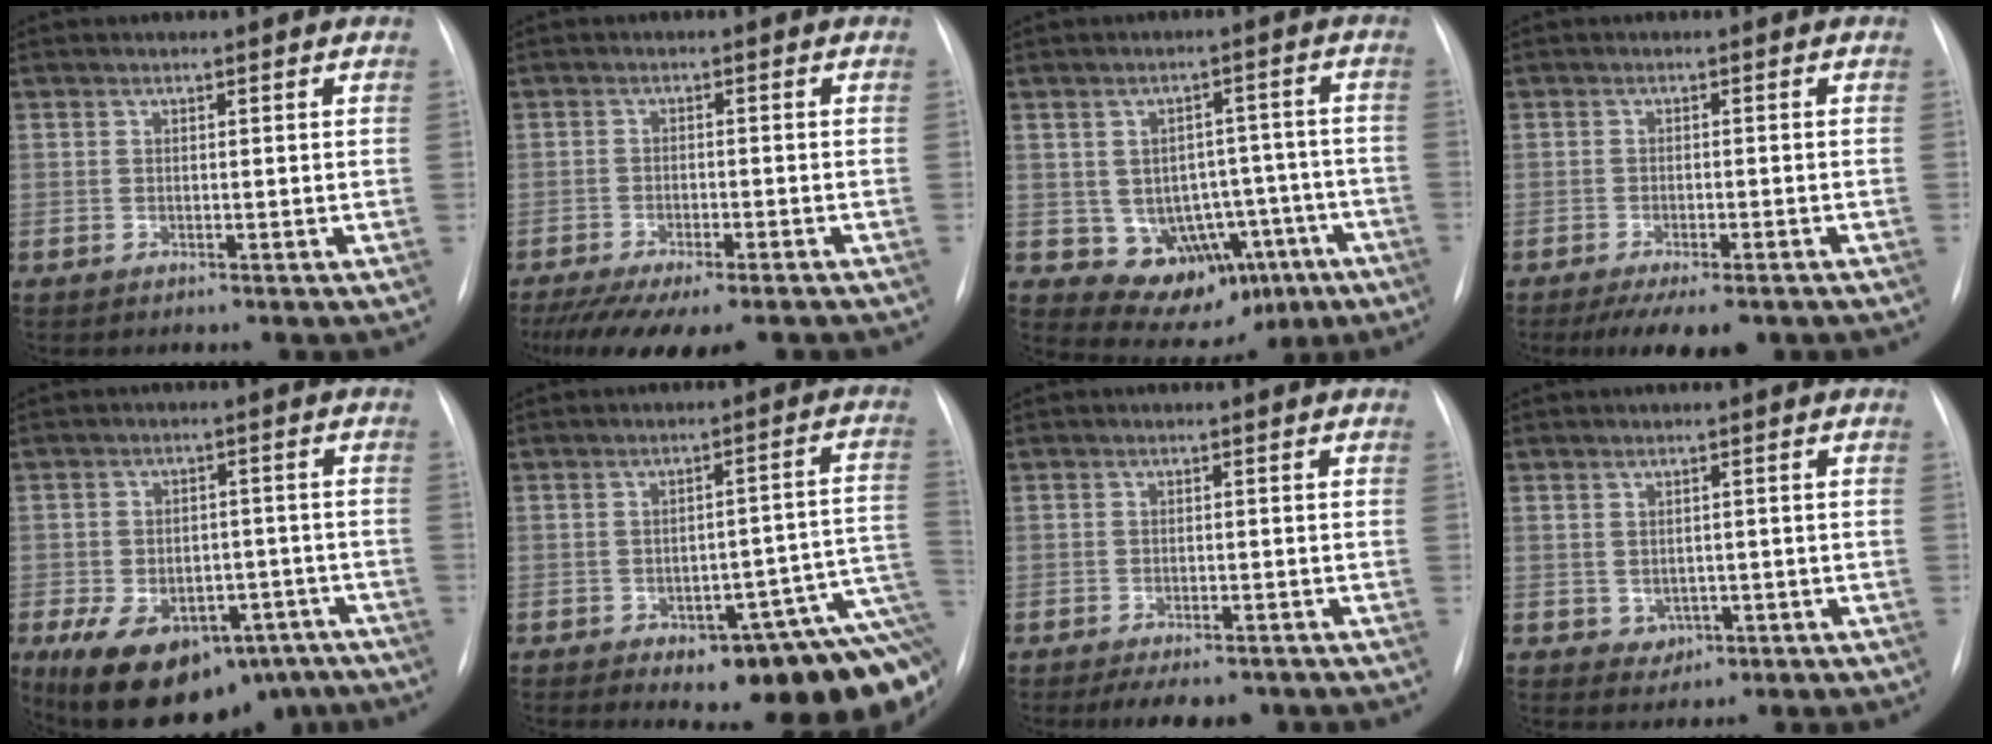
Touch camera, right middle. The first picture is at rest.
{"total": 14.0, "force": [-11.3, 2.9, 7.7], "torque": [-0.134, -0.023, -0.164]}
{"total": 12.5, "force": [-5.1, 9.0, 7.0], "torque": [-0.072, 0.037, -0.051]}
{"total": 8.3, "force": [-6.1, 2.5, 5.0], "torque": [-0.064, -0.011, -0.087]}
{"total": 17.8, "force": [-11.2, 10.2, 9.4], "torque": [-0.155, 0.009, -0.149]}
{"total": 17.1, "force": [-8.9, 5.8, 13.3], "torque": [-0.067, 0.049, -0.106]}
{"total": 6.9, "force": [-5.2, 2.9, 3.4], "torque": [-0.038, -0.001, -0.068]}
{"total": 2.7, "force": [-0.7, 2.3, 1.2], "torque": [-0.016, 0.004, 0.003]}